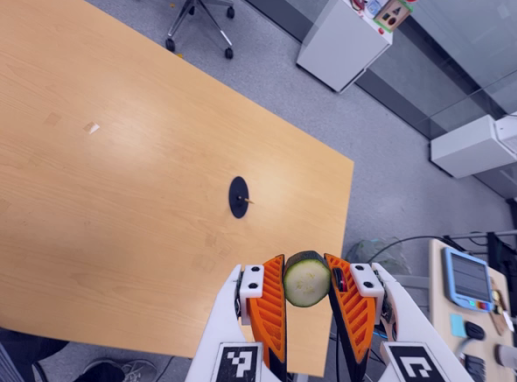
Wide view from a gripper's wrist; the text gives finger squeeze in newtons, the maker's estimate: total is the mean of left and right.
{"total": 7.8, "left": 7.6, "right": 8.1}